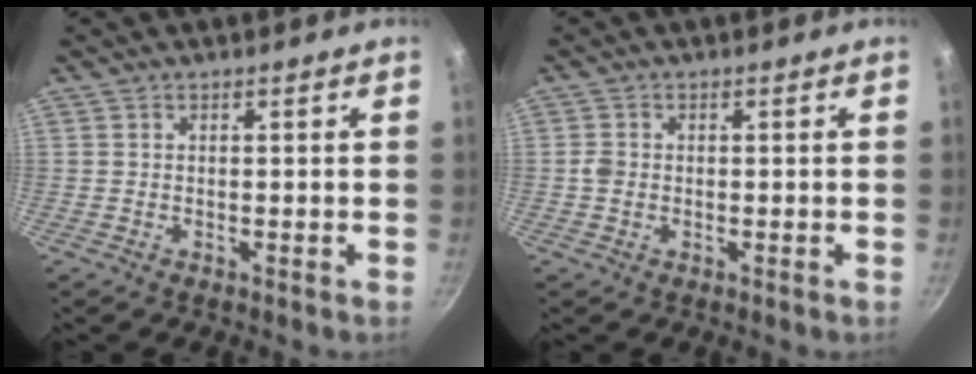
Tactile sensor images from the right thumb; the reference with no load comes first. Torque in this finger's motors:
{"motor_torque": [0.69, 0.60, 0.64, 0.10, -0.02]}